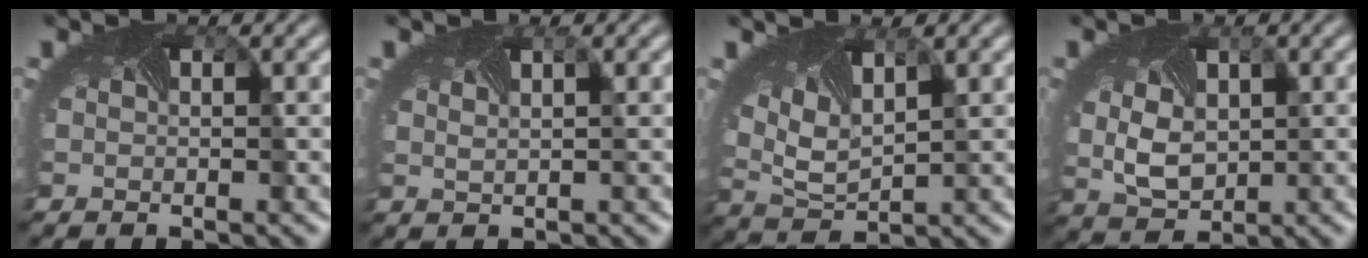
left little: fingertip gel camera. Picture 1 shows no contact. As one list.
[{"total": 1.3, "force": [1.0, 0.2, 0.8], "torque": [-0.013, 0.003, 0.014]}, {"total": 4.9, "force": [2.4, 2.2, 3.6], "torque": [-0.086, 0.013, 0.050]}, {"total": 3.9, "force": [0.3, 2.9, 2.7], "torque": [-0.066, -0.005, 0.023]}]